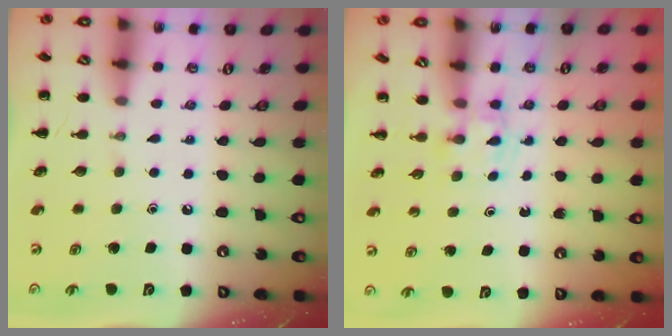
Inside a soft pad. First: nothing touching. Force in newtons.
{"total": 1.7, "press": 1.4, "slide": 0.9}